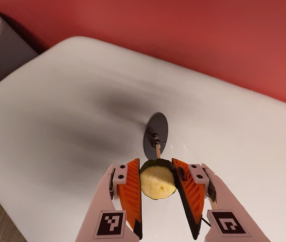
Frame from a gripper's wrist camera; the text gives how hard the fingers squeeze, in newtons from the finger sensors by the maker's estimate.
{"total": 11.6, "left": 12.2, "right": 10.9}